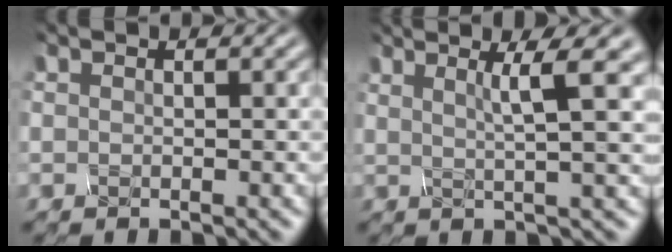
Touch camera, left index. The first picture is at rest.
{"total": 4.1, "force": [1.6, 0.2, 3.7], "torque": [-0.067, 0.005, 0.040]}